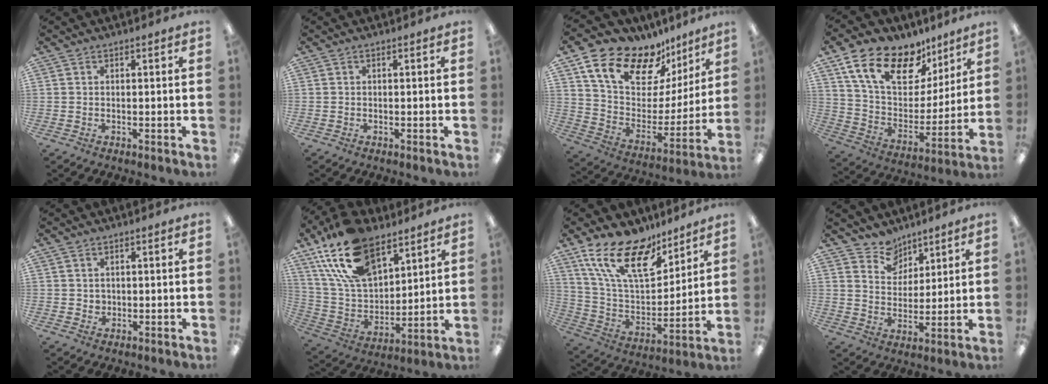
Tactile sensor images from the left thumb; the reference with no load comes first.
{"total": 0.0}
{"total": 18.7, "force": [14.3, 9.1, 7.9], "torque": [-0.158, -0.098, 0.257]}
{"total": 20.0, "force": [13.1, 10.7, 10.6], "torque": [-0.202, -0.065, 0.237]}
{"total": 1.6, "force": [0.7, 1.4, 0.2], "torque": [-0.005, 0.003, 0.012]}
{"total": 21.6, "force": [13.5, 11.6, 12.2], "torque": [-0.250, -0.059, 0.247]}
{"total": 20.1, "force": [13.2, 8.9, 12.3], "torque": [-0.240, -0.074, 0.240]}
{"total": 7.8, "force": [6.3, 4.7, 0.1], "torque": [-0.013, -0.046, 0.120]}